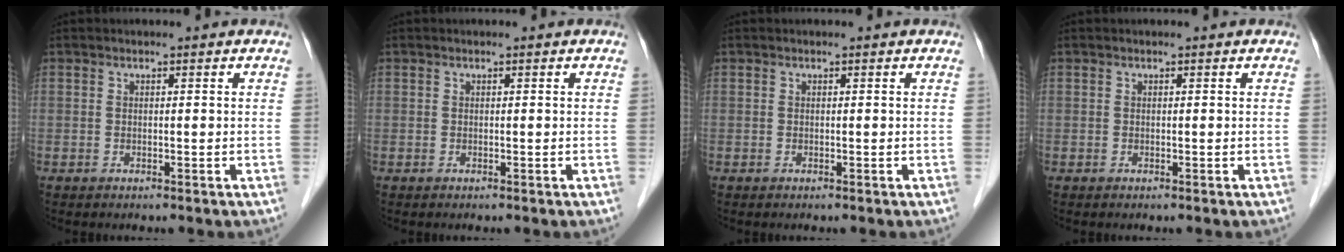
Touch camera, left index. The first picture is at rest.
{"total": 0.0}
{"total": 0.0}
{"total": 0.0}